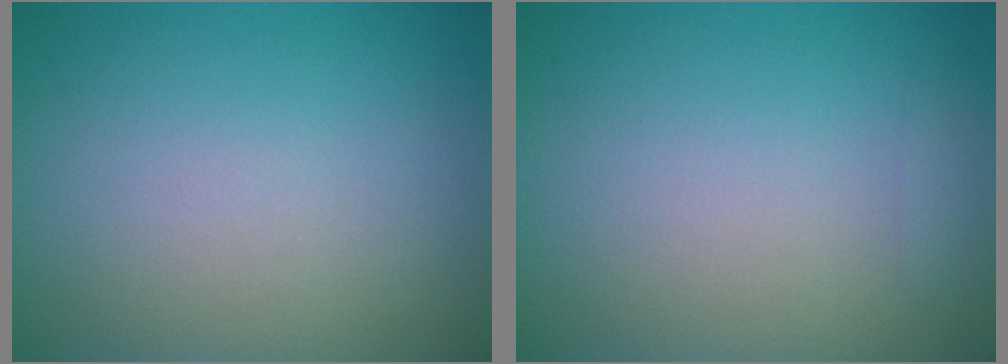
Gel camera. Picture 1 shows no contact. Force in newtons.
{"total": 0.7, "press": 0.7, "slide": 0.1}